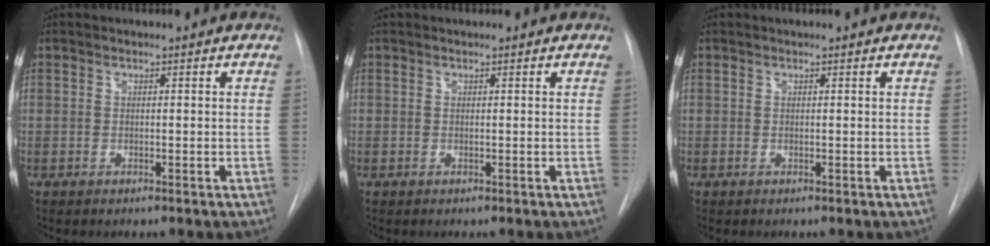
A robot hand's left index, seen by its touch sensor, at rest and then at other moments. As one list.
[{"total": 0.0}, {"total": 0.0}]